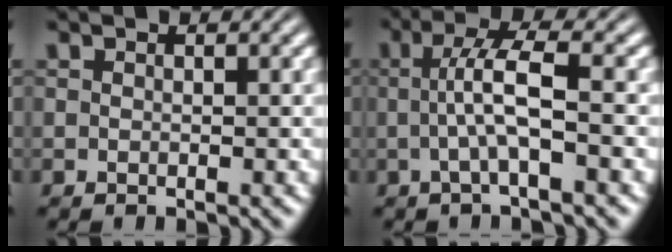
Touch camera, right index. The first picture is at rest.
{"total": 3.5, "force": [-0.1, 0.0, 3.5], "torque": [-0.066, 0.004, -0.001]}